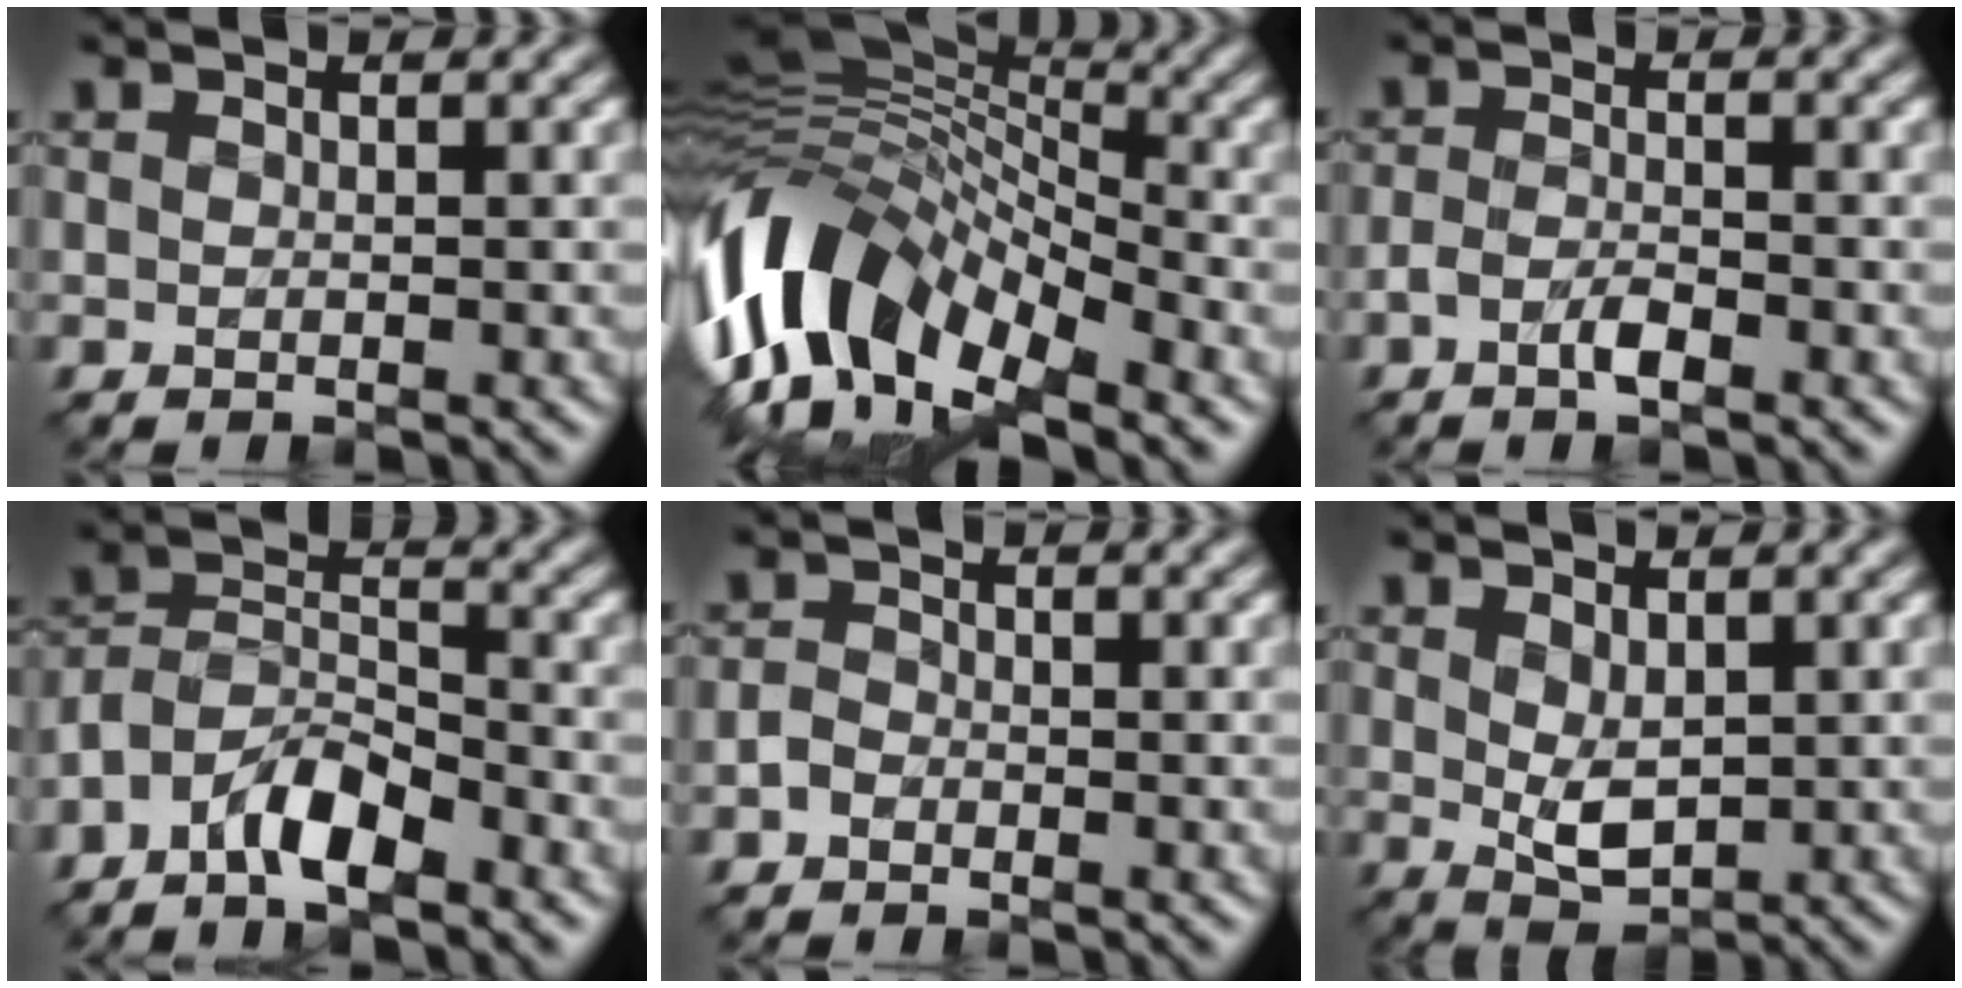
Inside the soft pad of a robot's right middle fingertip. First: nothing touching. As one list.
[{"total": 13.3, "force": [-4.9, 7.2, 10.1], "torque": [-0.199, 0.010, -0.102]}, {"total": 2.0, "force": [-1.2, 0.7, 1.5], "torque": [-0.032, 0.000, -0.028]}, {"total": 5.8, "force": [-4.2, 2.2, 3.3], "torque": [-0.054, 0.006, -0.085]}, {"total": 1.2, "force": [-0.7, 0.8, 0.4], "torque": [-0.008, 0.002, -0.017]}, {"total": 3.2, "force": [0.5, 1.9, 2.5], "torque": [-0.052, -0.006, 0.018]}]